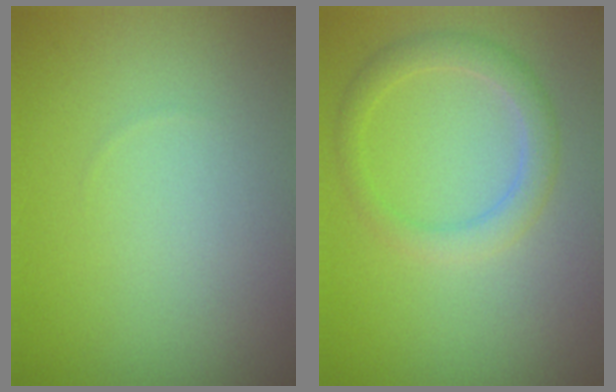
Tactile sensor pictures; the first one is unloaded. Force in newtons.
{"total": 2.4, "press": 2.4, "slide": 0.2}